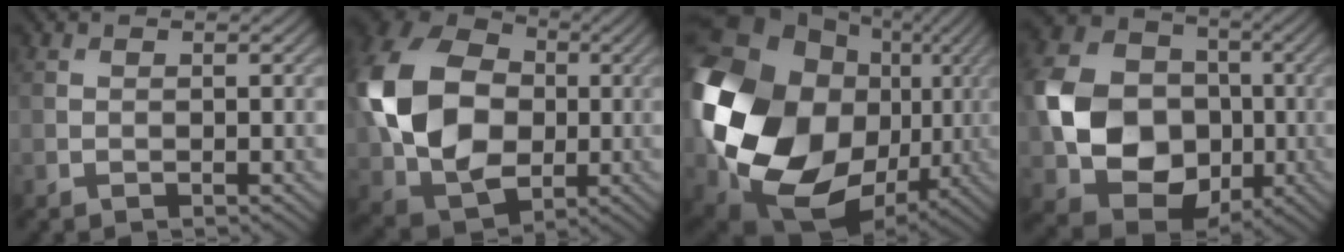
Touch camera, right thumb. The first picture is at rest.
{"total": 16.4, "force": [0.2, 12.4, 10.8], "torque": [-0.272, 0.003, 0.000]}
{"total": 22.3, "force": [-0.4, 17.7, 13.6], "torque": [-0.347, -0.031, 0.010]}
{"total": 13.9, "force": [-1.6, 11.3, 7.9], "torque": [-0.185, -0.001, -0.036]}